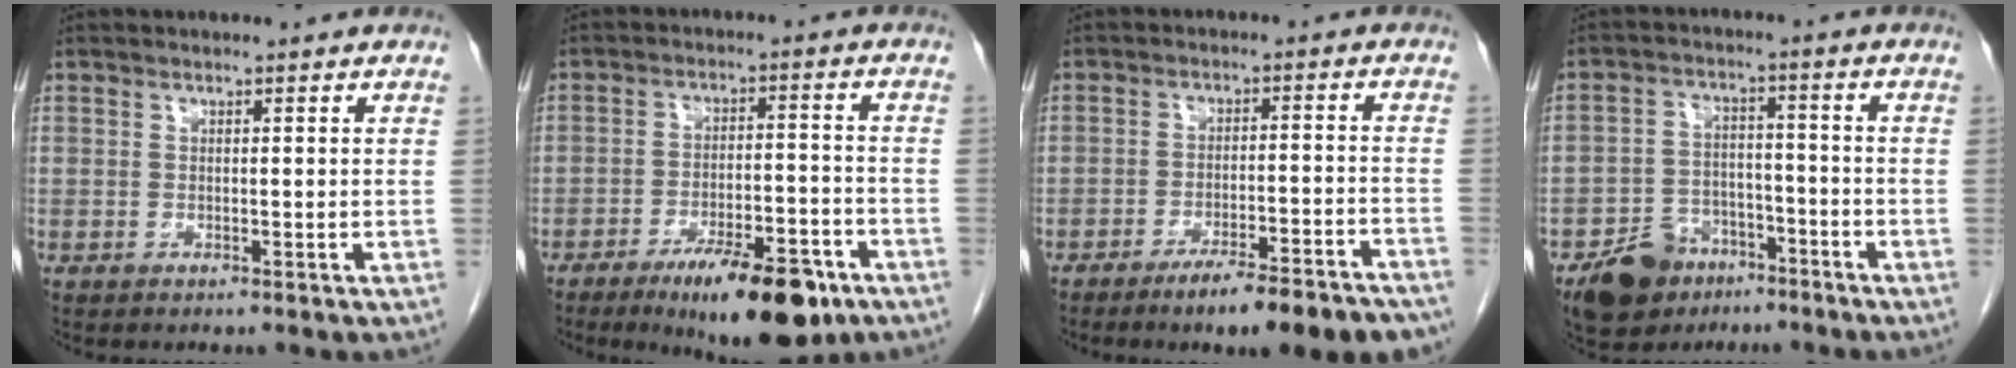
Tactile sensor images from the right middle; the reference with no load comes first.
{"total": 13.1, "force": [-8.3, 3.5, 9.6], "torque": [-0.139, -0.008, -0.124]}
{"total": 12.7, "force": [-10.0, 1.3, 7.8], "torque": [-0.076, 0.004, -0.143]}
{"total": 8.6, "force": [-6.0, 5.5, 2.8], "torque": [-0.055, 0.006, -0.099]}